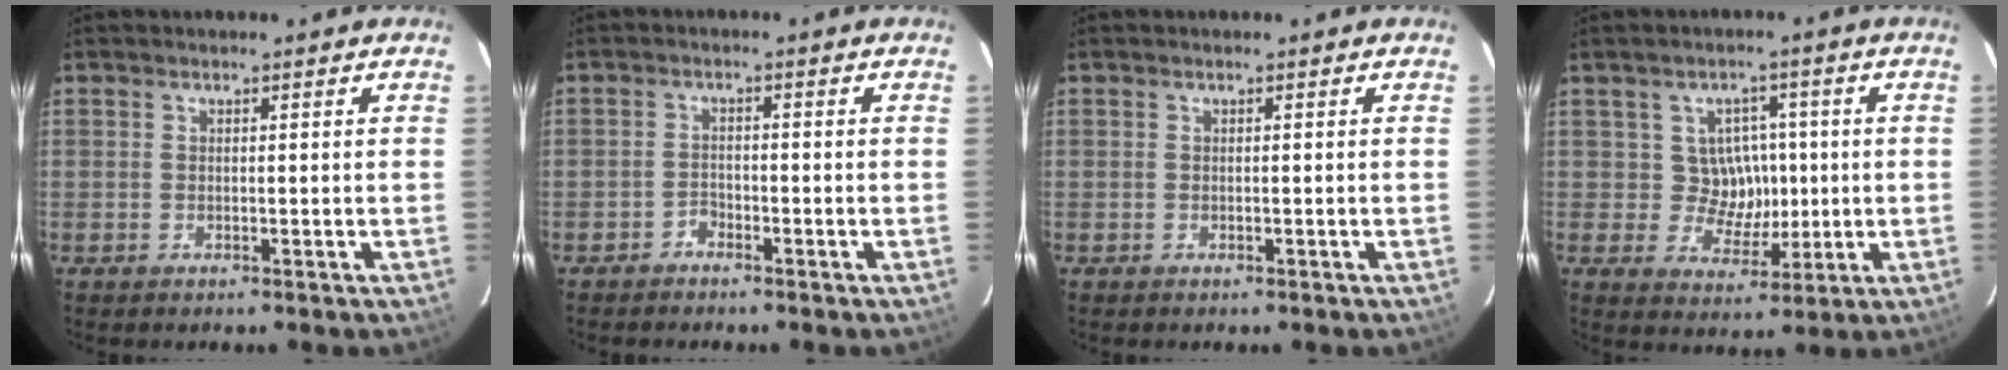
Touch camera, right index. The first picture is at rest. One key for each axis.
{"total": 1.7, "fx": -1.4, "fy": 0.8, "fz": 0.1, "tx": 0.000, "ty": 0.004, "tz": -0.027}
{"total": 0.0}
{"total": 6.6, "fx": 0.3, "fy": 6.3, "fz": 1.7, "tx": -0.032, "ty": 0.012, "tz": 0.008}